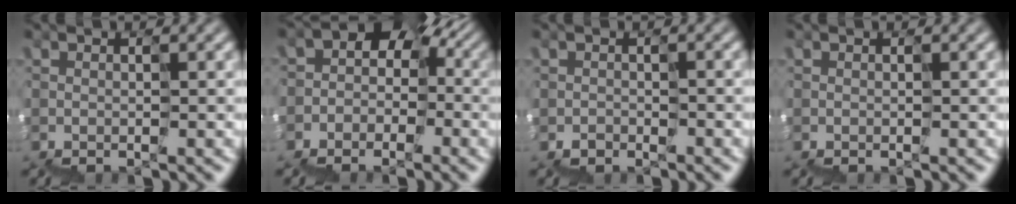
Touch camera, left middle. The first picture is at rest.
{"total": 5.1, "force": [-2.1, 4.1, 2.1], "torque": [-0.019, 0.004, -0.032]}
{"total": 1.3, "force": [-1.1, 0.0, -0.7], "torque": [-0.001, 0.003, -0.020]}
{"total": 0.0}